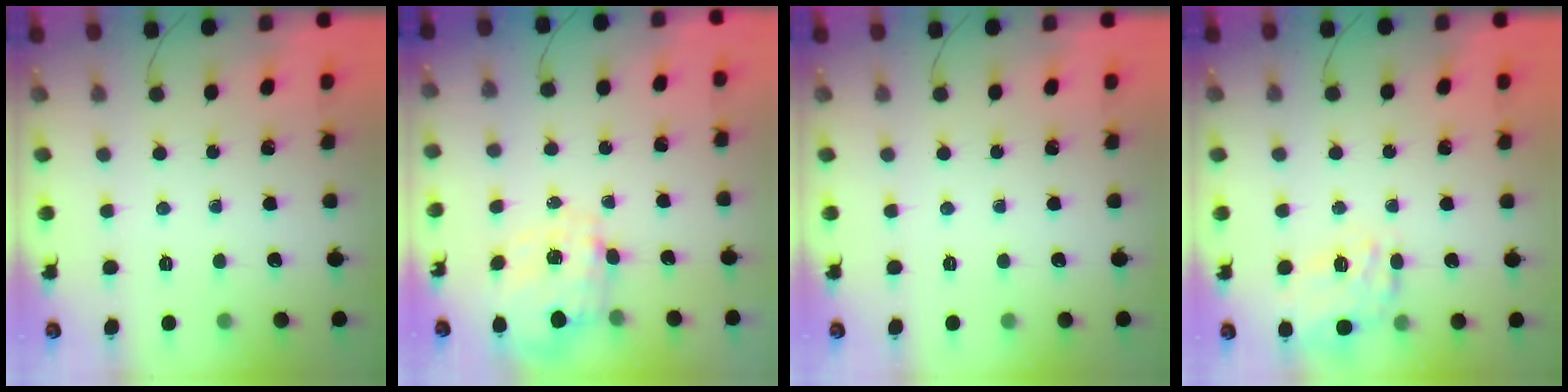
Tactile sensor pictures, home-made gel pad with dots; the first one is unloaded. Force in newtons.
{"total": 2.9, "press": 2.7, "slide": 1.1}
{"total": 0.0}
{"total": 17.0, "press": 16.8, "slide": 2.4}